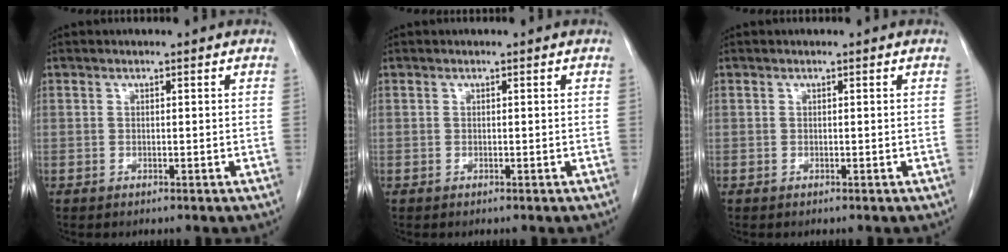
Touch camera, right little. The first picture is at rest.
{"total": 0.0}
{"total": 0.0}